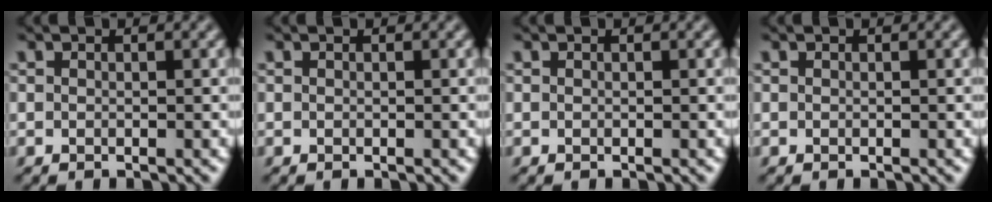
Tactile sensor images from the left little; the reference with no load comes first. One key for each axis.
{"total": 0.0}
{"total": 0.0}
{"total": 0.0}